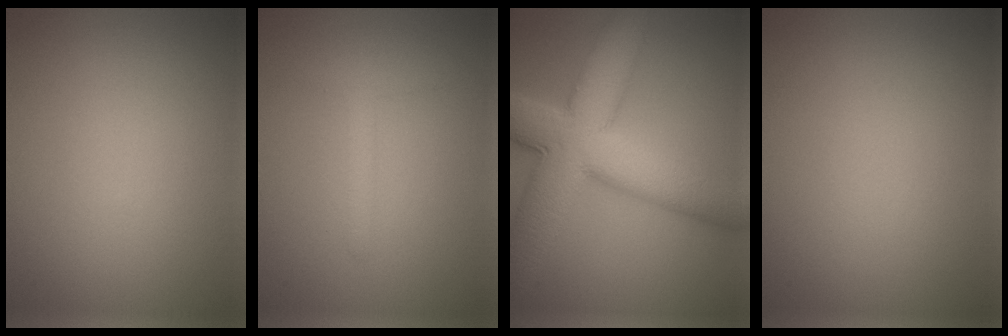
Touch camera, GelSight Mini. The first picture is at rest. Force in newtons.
{"total": 1.2, "press": 1.2, "slide": 0.1}
{"total": 11.6, "press": 11.6, "slide": 0.3}
{"total": 0.0}